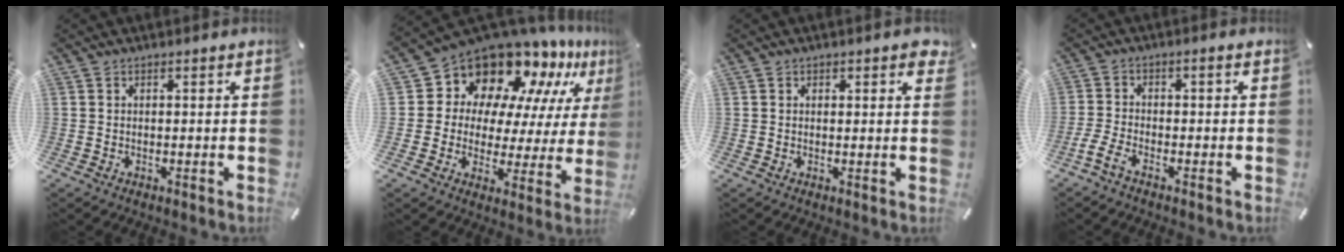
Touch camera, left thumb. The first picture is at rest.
{"total": 13.1, "force": [10.9, 6.9, 2.4], "torque": [-0.053, -0.114, 0.188]}
{"total": 1.6, "force": [0.9, 0.8, 1.1], "torque": [-0.008, -0.003, 0.012]}
{"total": 4.2, "force": [-2.7, 1.1, 3.1], "torque": [-0.069, 0.000, -0.051]}